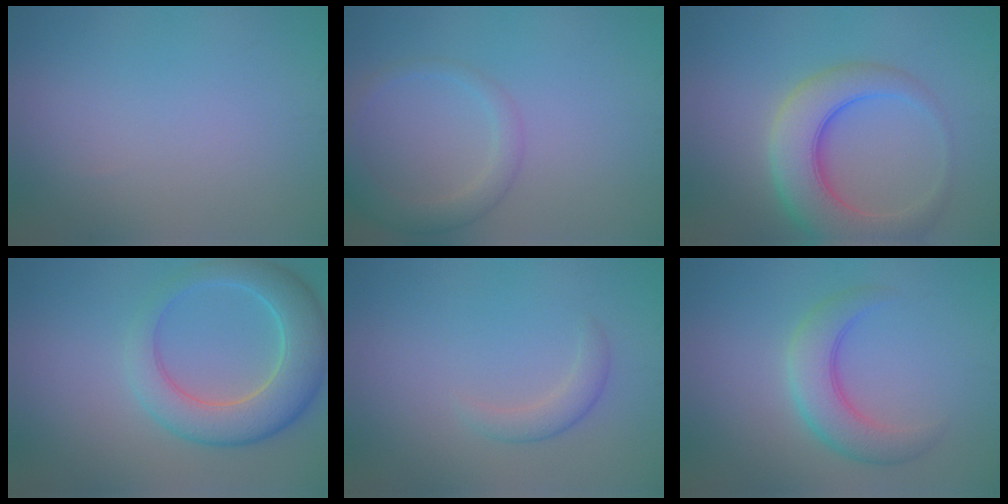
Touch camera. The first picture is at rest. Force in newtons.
{"total": 2.9, "press": 2.9, "slide": 0.2}
{"total": 7.4, "press": 7.3, "slide": 0.6}
{"total": 6.8, "press": 6.8, "slide": 0.5}
{"total": 1.8, "press": 1.8, "slide": 0.1}
{"total": 4.6, "press": 4.6, "slide": 0.1}